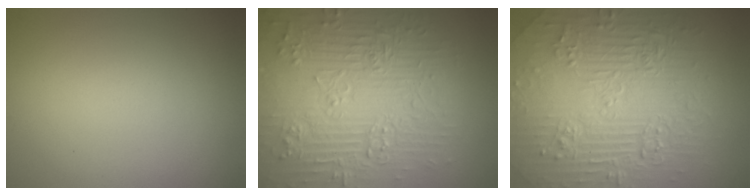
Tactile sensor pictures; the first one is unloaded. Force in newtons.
{"total": 9.8, "press": 6.9, "slide": 7.0}
{"total": 11.2, "press": 7.4, "slide": 8.4}